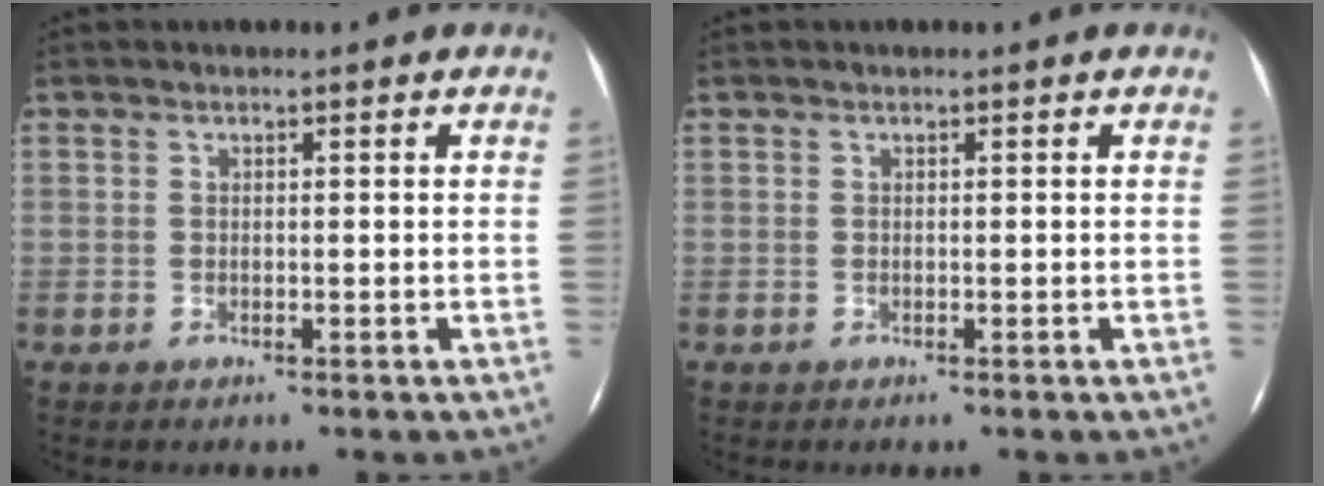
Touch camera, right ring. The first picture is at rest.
{"total": 0.0}